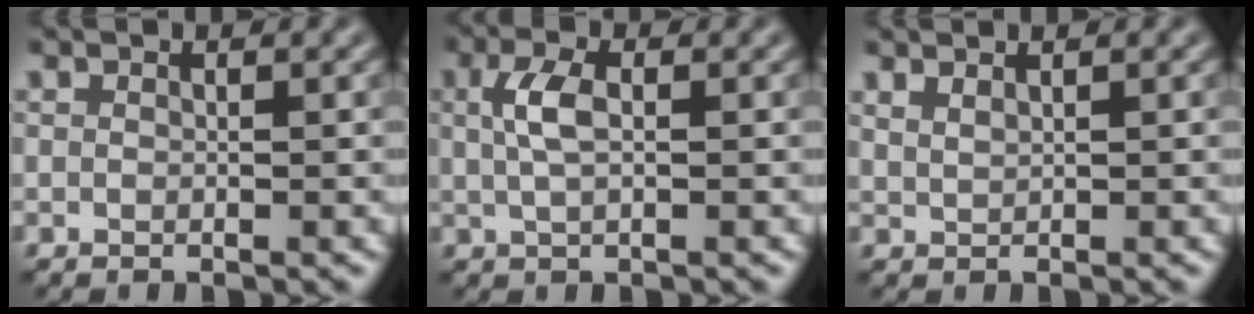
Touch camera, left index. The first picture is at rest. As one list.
[{"total": 2.5, "force": [0.1, 1.1, 2.2], "torque": [-0.053, 0.009, 0.005]}, {"total": 0.9, "force": [0.8, 0.3, 0.3], "torque": [-0.004, 0.003, 0.015]}]